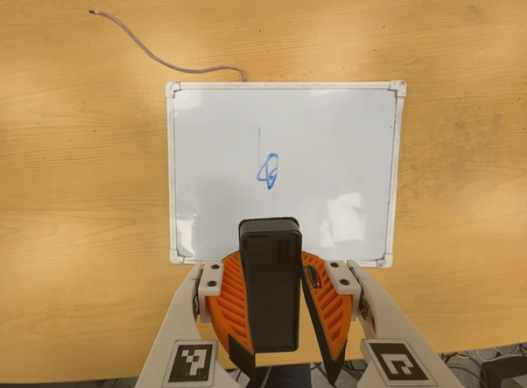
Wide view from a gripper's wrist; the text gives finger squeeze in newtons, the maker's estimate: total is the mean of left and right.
{"total": 8.3, "left": 8.3, "right": 8.2}